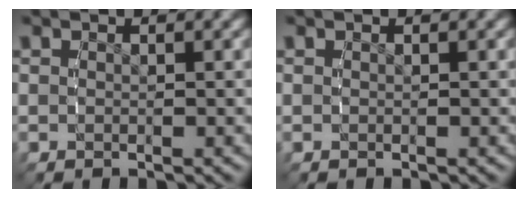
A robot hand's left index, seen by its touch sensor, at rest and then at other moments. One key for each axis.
{"total": 0.0}